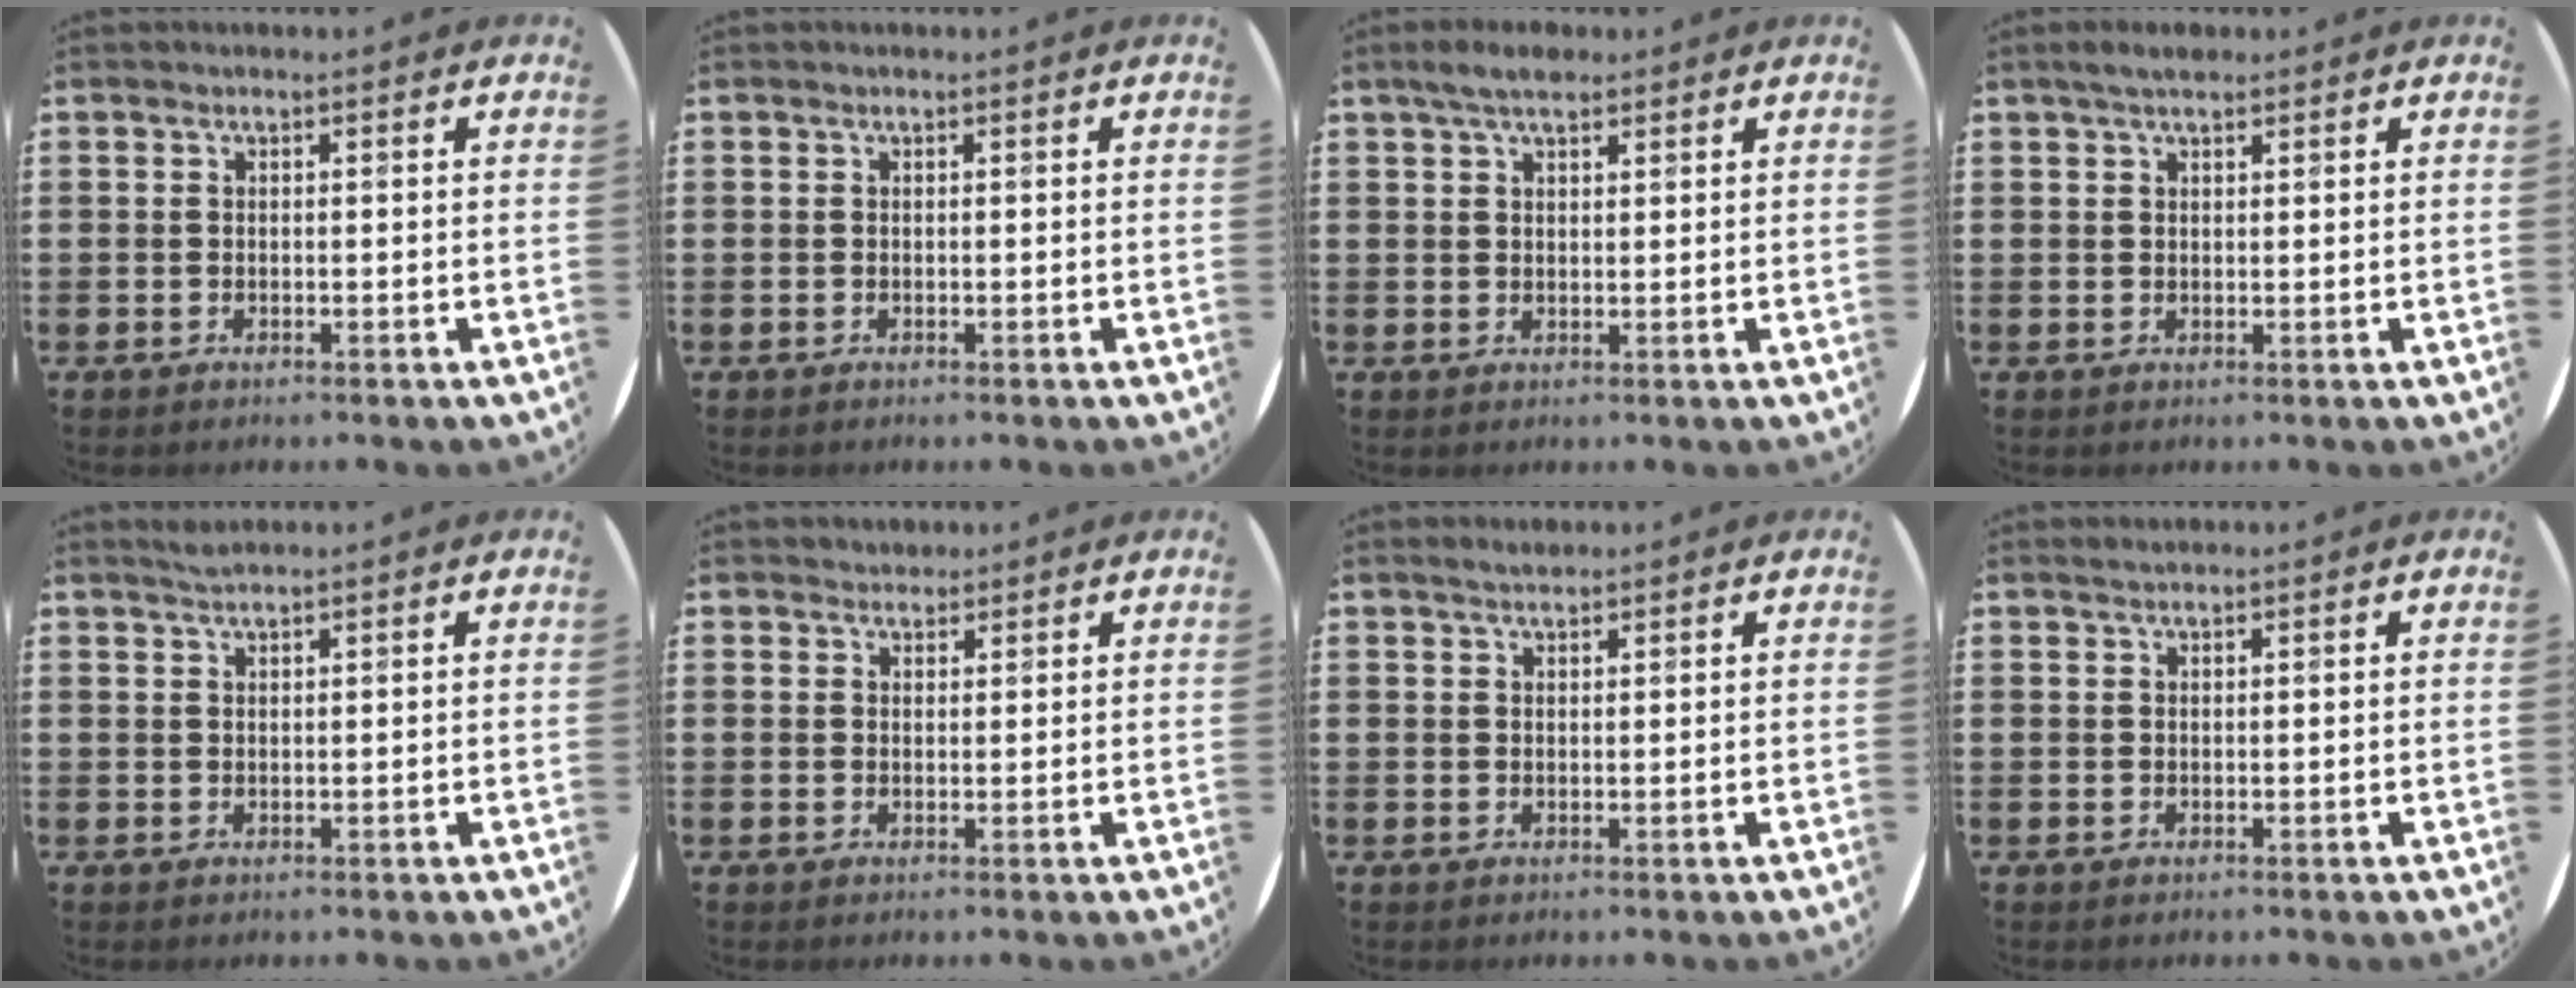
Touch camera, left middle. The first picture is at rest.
{"total": 0.0}
{"total": 3.4, "force": [2.7, 1.2, 1.8], "torque": [-0.031, 0.004, 0.046]}
{"total": 1.9, "force": [1.6, 0.5, 1.0], "torque": [-0.020, 0.006, 0.028]}
{"total": 1.3, "force": [1.2, -0.1, 0.3], "torque": [-0.006, 0.000, 0.024]}
{"total": 1.5, "force": [1.4, 0.5, -0.1], "torque": [0.001, 0.003, 0.028]}
{"total": 1.3, "force": [1.2, 0.2, 0.3], "torque": [-0.005, 0.003, 0.023]}
{"total": 0.6, "force": [0.5, 0.0, 0.0], "torque": [0.000, 0.001, 0.011]}